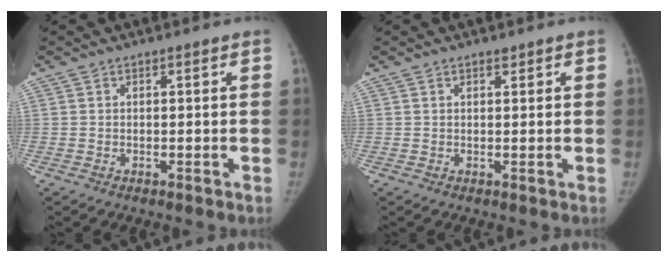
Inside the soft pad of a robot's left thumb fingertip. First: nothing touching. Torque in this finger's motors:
{"motor_torque": [0.31, 0.01, -0.13, 0.18, 0.05]}